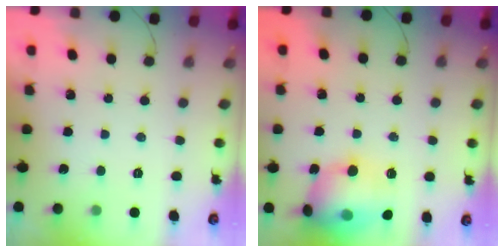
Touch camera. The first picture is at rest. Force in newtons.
{"total": 20.6, "press": 18.9, "slide": 8.3}